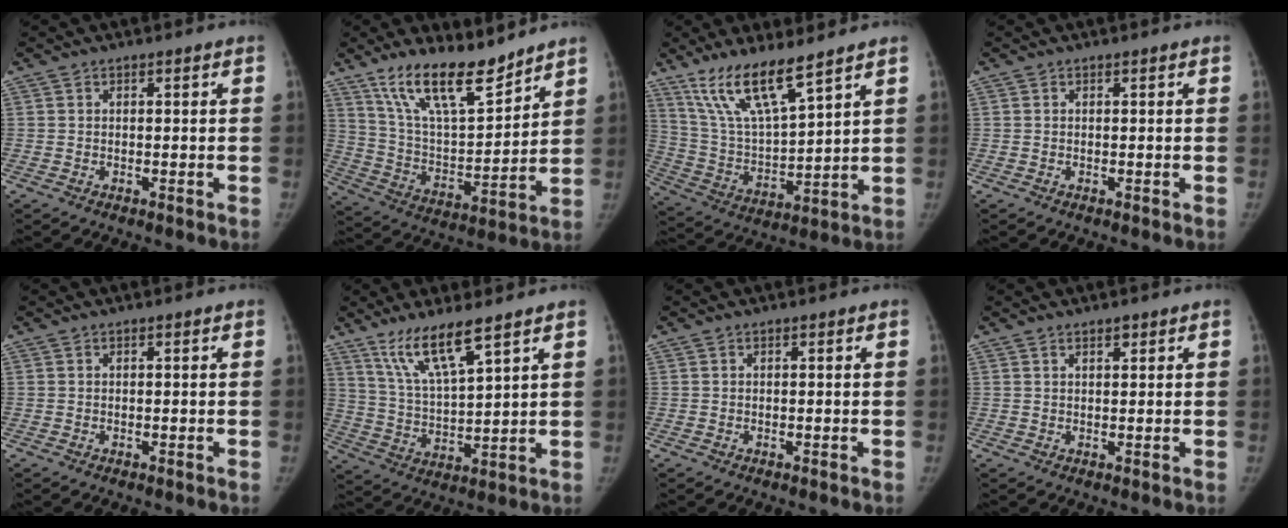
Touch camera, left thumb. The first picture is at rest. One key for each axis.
{"total": 16.9, "fx": 12.8, "fy": 5.3, "fz": 9.8, "tx": -0.138, "ty": -0.075, "tz": 0.239}
{"total": 14.5, "fx": 10.3, "fy": 3.0, "fz": 9.7, "tx": -0.174, "ty": -0.054, "tz": 0.215}
{"total": 0.0}
{"total": 0.0}
{"total": 10.9, "fx": 7.5, "fy": 1.9, "fz": 7.6, "tx": -0.145, "ty": -0.042, "tz": 0.158}
{"total": 0.0}
{"total": 1.4, "fx": 1.0, "fy": 0.5, "fz": 0.8, "tx": -0.007, "ty": -0.005, "tz": 0.016}